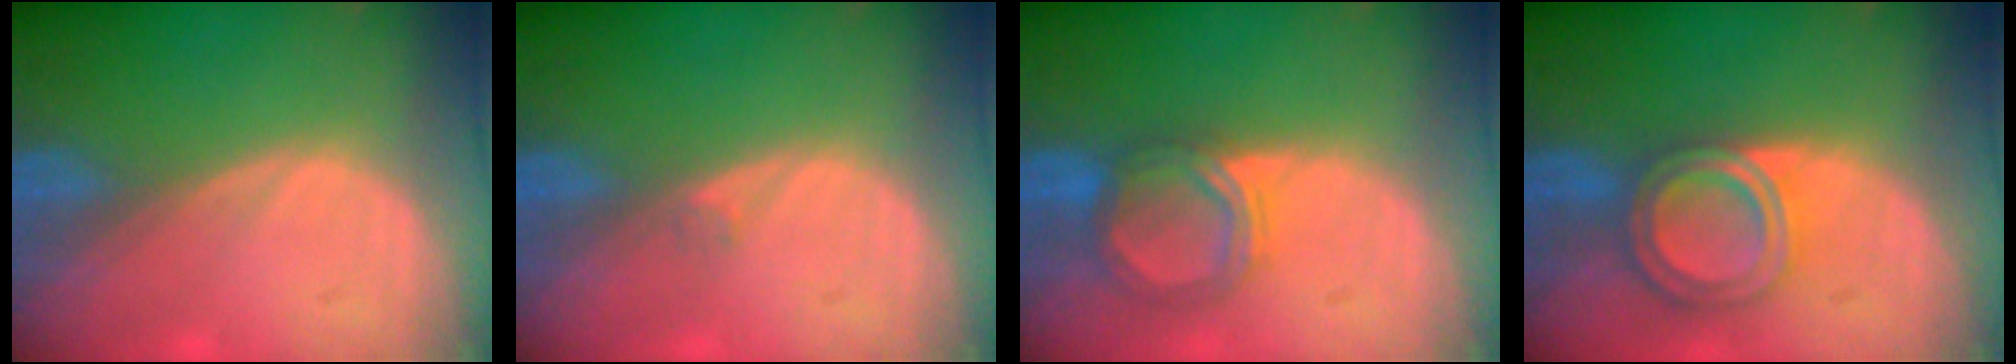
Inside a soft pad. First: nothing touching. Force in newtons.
{"total": 0.5, "press": 0.5, "slide": 0.1}
{"total": 5.4, "press": 5.1, "slide": 1.7}
{"total": 6.7, "press": 5.9, "slide": 3.2}